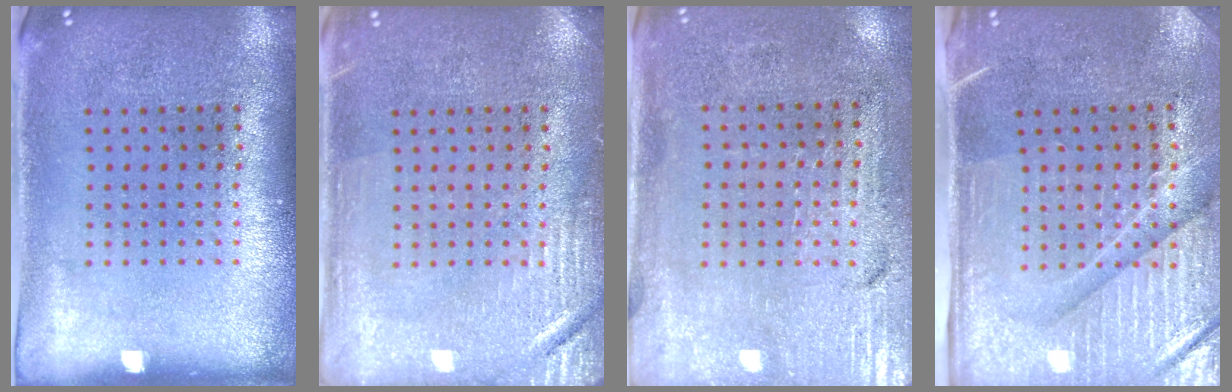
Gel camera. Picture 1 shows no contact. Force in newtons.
{"total": 2.9, "press": 2.9, "slide": 0.3}
{"total": 3.3, "press": 2.9, "slide": 1.5}
{"total": 4.4, "press": 3.9, "slide": 2.1}